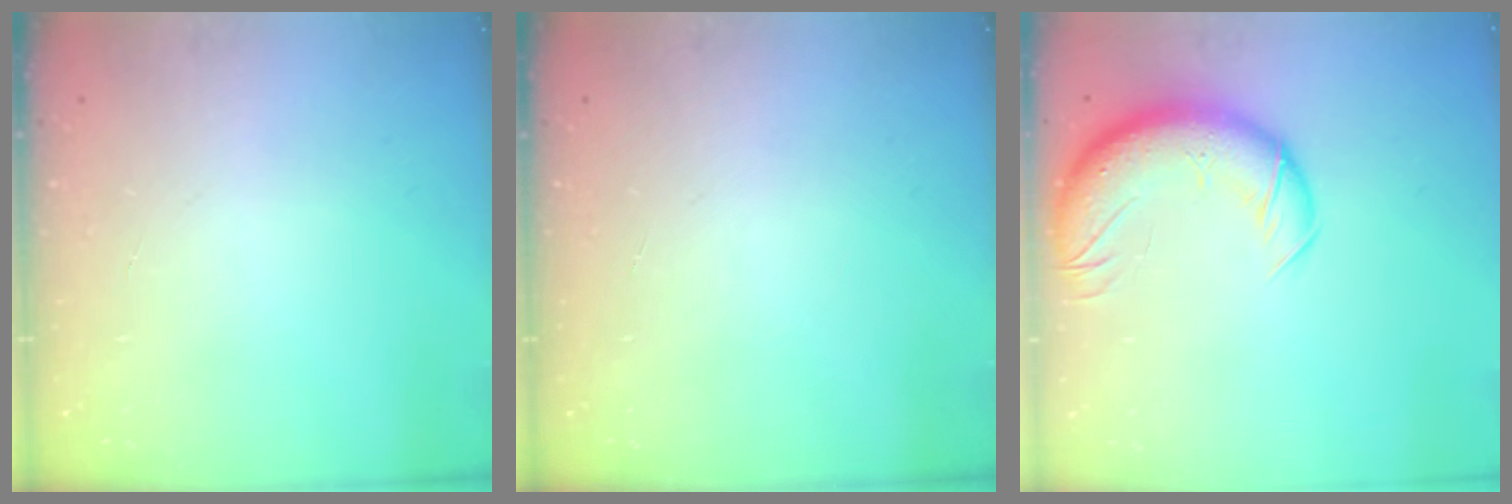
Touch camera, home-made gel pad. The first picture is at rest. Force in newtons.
{"total": 0.0}
{"total": 13.3, "press": 12.8, "slide": 3.6}